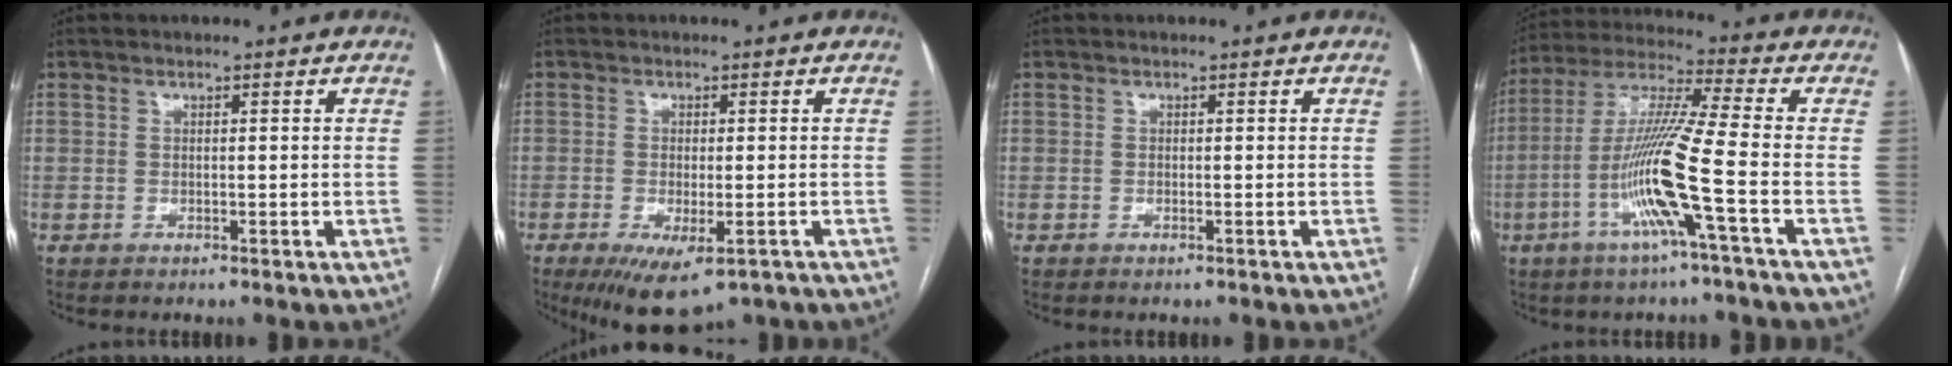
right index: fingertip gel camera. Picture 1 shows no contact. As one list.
[{"total": 8.8, "force": [-5.3, 3.2, 6.3], "torque": [-0.094, -0.017, -0.077]}, {"total": 0.0}, {"total": 13.6, "force": [-4.5, -1.4, 12.7], "torque": [-0.261, -0.004, -0.092]}]